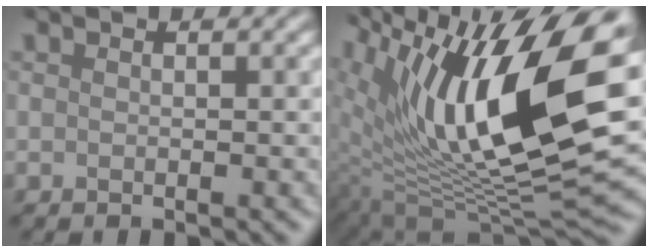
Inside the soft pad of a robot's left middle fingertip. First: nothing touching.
{"total": 14.6, "force": [4.4, 5.1, 12.9], "torque": [-0.264, -0.004, 0.101]}